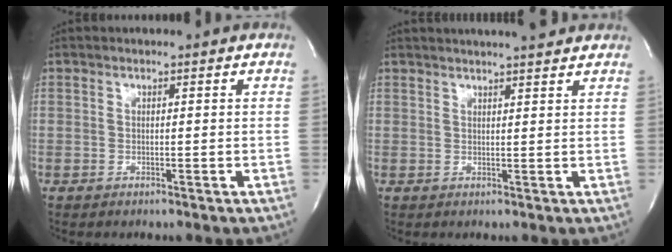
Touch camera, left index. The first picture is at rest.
{"total": 8.1, "force": [7.3, 0.5, 3.5], "torque": [-0.053, 0.018, 0.088]}